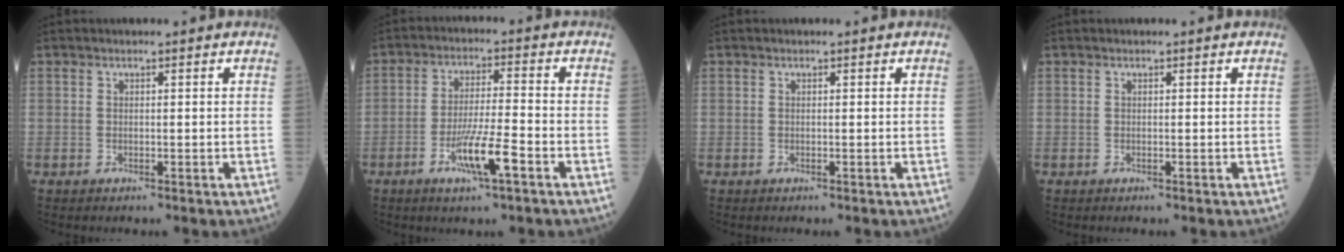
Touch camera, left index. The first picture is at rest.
{"total": 7.5, "force": [-3.6, 0.4, 6.5], "torque": [-0.128, -0.008, -0.067]}
{"total": 0.0}
{"total": 0.0}